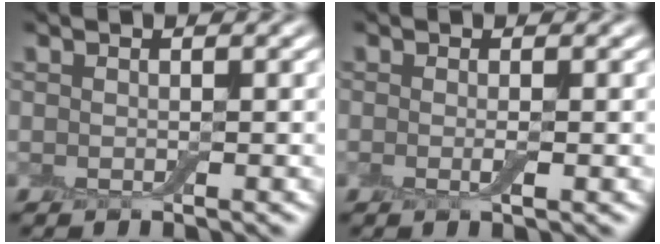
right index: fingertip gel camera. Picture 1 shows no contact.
{"total": 1.3, "force": [-0.2, 0.2, 1.3], "torque": [-0.025, -0.007, -0.006]}